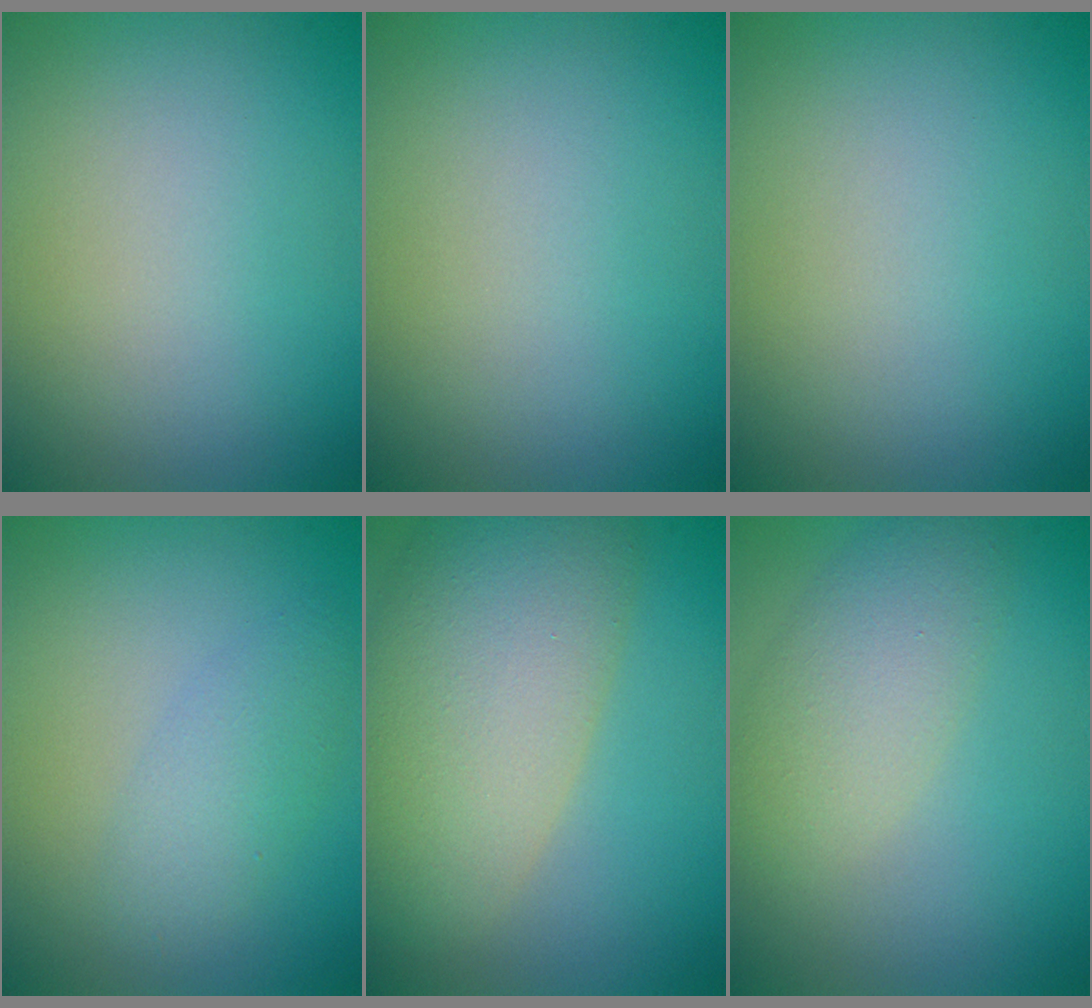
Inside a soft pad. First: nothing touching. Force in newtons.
{"total": 0.0}
{"total": 0.0}
{"total": 2.5, "press": 2.5, "slide": 0.1}
{"total": 10.3, "press": 10.3, "slide": 0.8}
{"total": 4.0, "press": 4.0, "slide": 0.0}